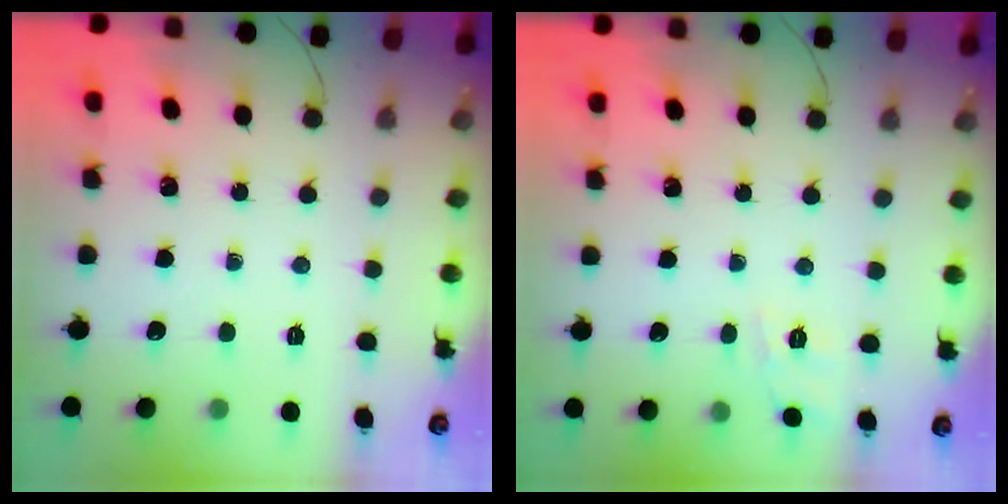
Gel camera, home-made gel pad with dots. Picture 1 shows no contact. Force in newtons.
{"total": 9.1, "press": 9.0, "slide": 1.7}